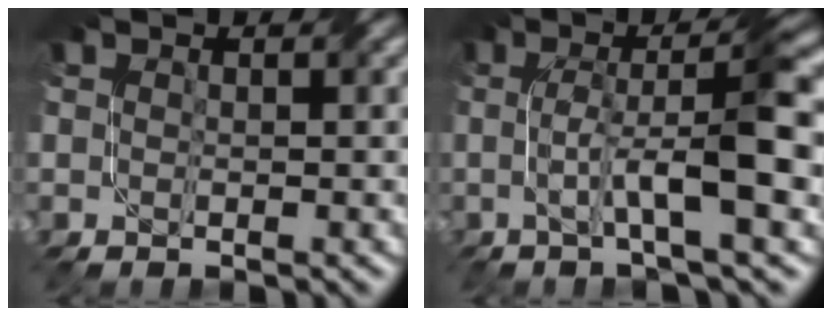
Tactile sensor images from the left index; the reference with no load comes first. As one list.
[{"total": 7.5, "force": [-0.3, 1.1, 7.4], "torque": [-0.125, 0.014, -0.007]}]